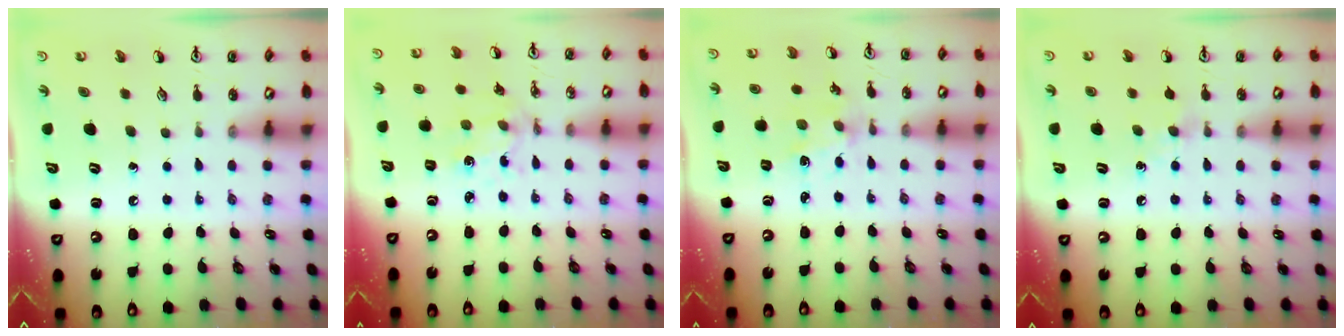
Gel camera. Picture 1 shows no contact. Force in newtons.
{"total": 2.2, "press": 2.2, "slide": 0.4}
{"total": 2.0, "press": 1.8, "slide": 0.7}
{"total": 5.3, "press": 5.2, "slide": 0.8}